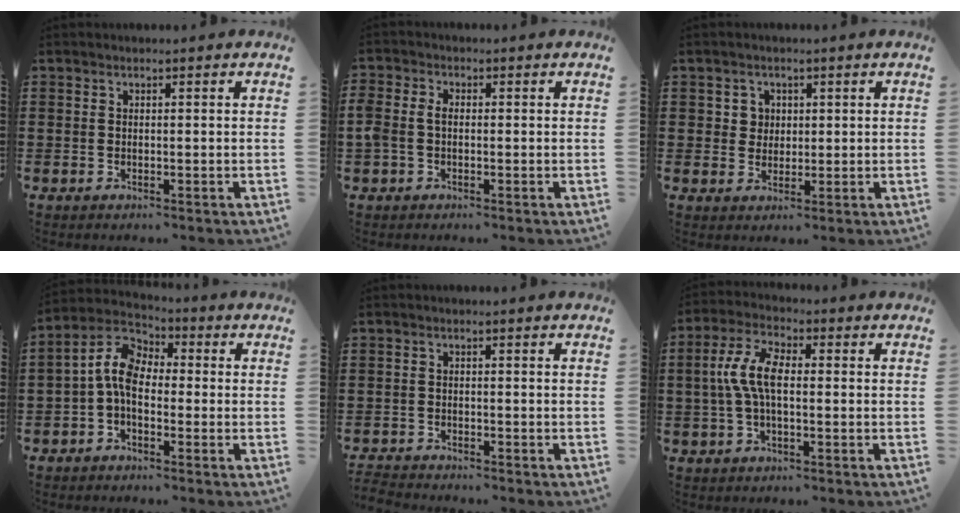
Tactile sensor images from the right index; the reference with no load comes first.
{"total": 2.5, "force": [-0.3, 1.8, 1.7], "torque": [-0.050, -0.001, -0.012]}
{"total": 2.8, "force": [0.8, 2.6, 0.6], "torque": [-0.024, 0.011, 0.012]}
{"total": 7.4, "force": [0.2, 4.8, 5.7], "torque": [-0.143, 0.001, -0.006]}
{"total": 1.8, "force": [-1.8, 0.0, -0.1], "torque": [-0.004, -0.001, -0.039]}
{"total": 6.5, "force": [-0.2, 3.1, 5.7], "torque": [-0.142, -0.002, -0.015]}